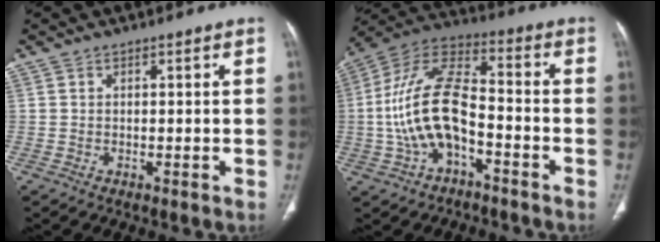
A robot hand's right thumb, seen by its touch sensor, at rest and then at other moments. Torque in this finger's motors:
{"motor_torque": [-0.21, 0.98, 1.47, -0.45, 0.19]}